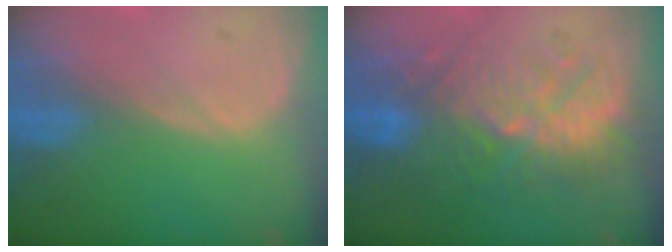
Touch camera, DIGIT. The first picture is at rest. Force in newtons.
{"total": 9.8, "press": 9.5, "slide": 2.3}